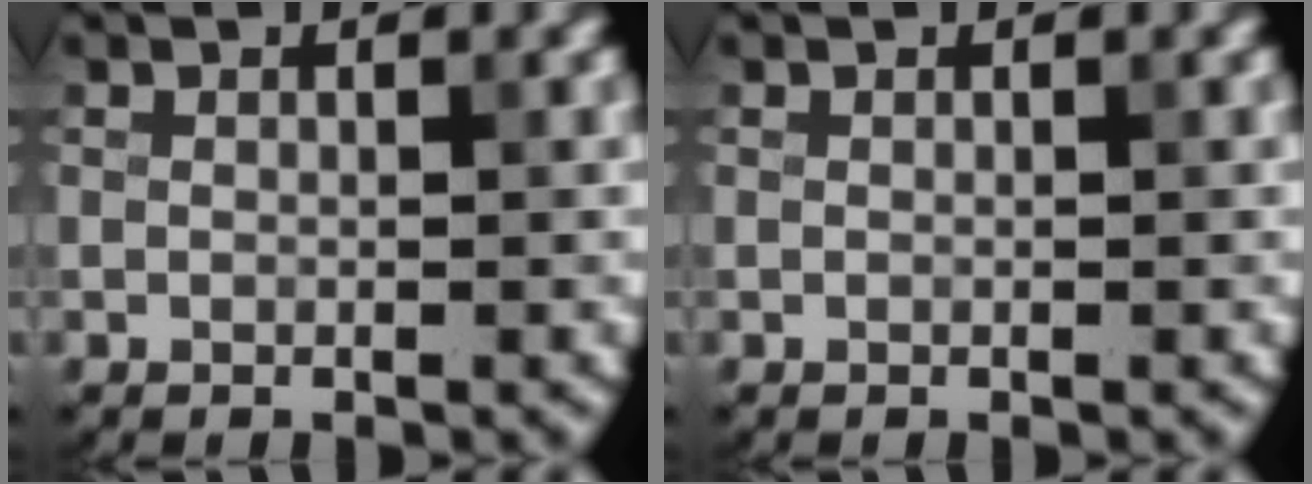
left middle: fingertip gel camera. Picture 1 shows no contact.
{"total": 0.0}